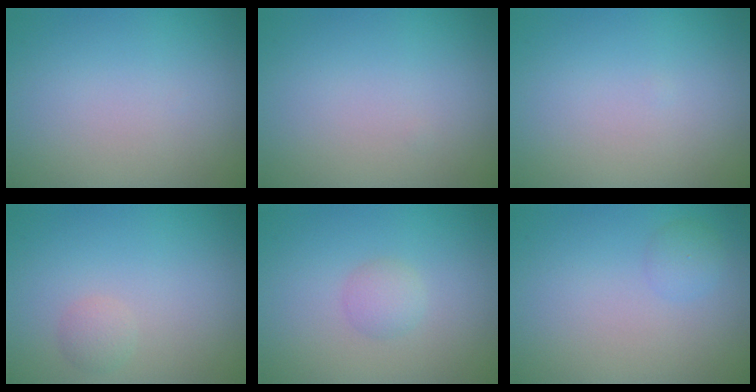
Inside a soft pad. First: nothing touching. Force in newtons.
{"total": 0.0}
{"total": 0.0}
{"total": 1.2, "press": 1.2, "slide": 0.0}
{"total": 1.4, "press": 1.4, "slide": 0.0}
{"total": 1.4, "press": 1.4, "slide": 0.1}